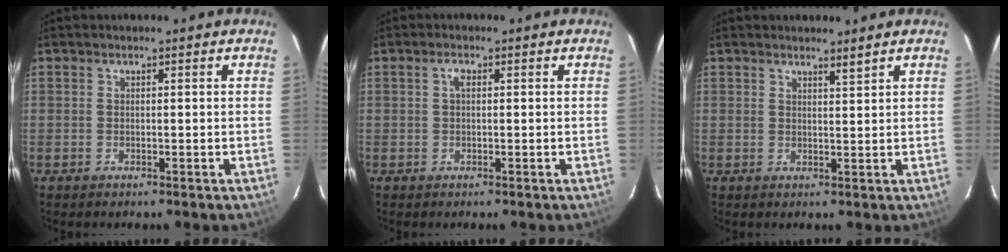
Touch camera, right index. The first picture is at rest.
{"total": 1.3, "force": [0.3, 0.6, 1.1], "torque": [-0.023, 0.005, 0.002]}
{"total": 1.6, "force": [1.3, -0.2, 0.8], "torque": [-0.014, -0.004, 0.021]}